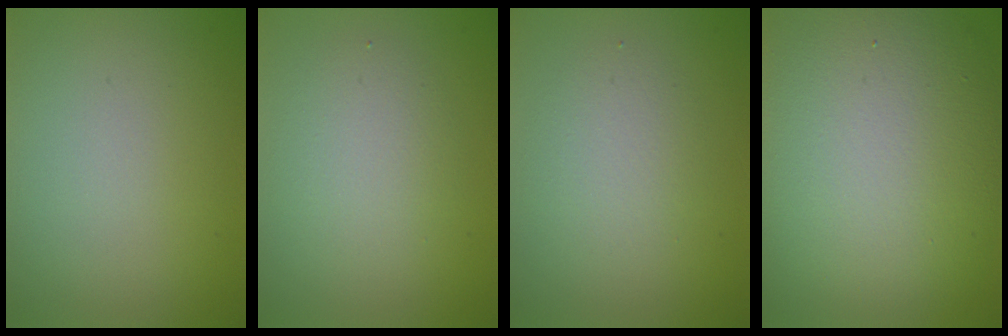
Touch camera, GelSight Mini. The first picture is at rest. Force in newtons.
{"total": 2.8, "press": 2.8, "slide": 0.2}
{"total": 2.4, "press": 2.4, "slide": 0.0}
{"total": 13.4, "press": 13.4, "slide": 1.0}